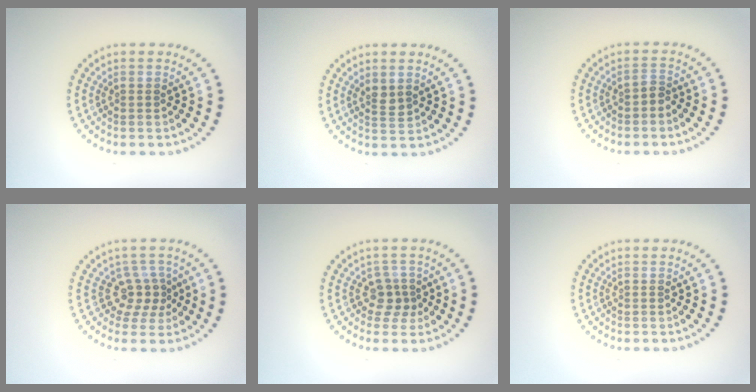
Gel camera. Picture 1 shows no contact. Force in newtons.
{"total": 1.4, "press": 1.4, "slide": 0.5}
{"total": 1.0, "press": 0.8, "slide": 0.6}
{"total": 2.6, "press": 1.9, "slide": 1.8}
{"total": 2.0, "press": 1.7, "slide": 1.2}
{"total": 0.0}